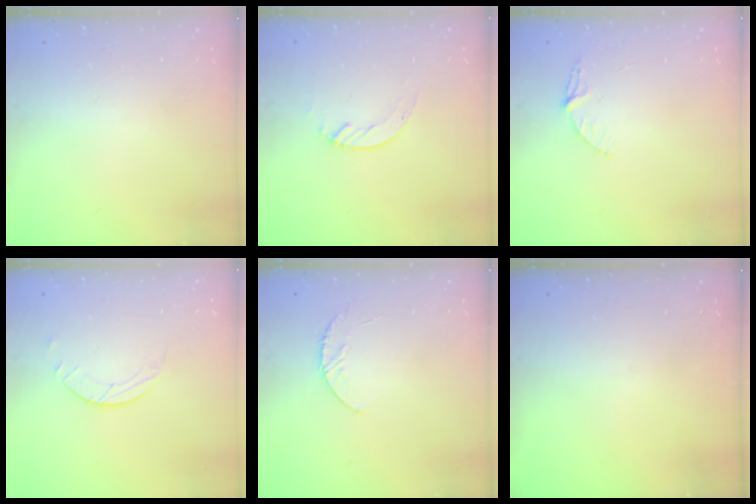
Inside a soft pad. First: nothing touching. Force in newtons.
{"total": 2.7, "press": 2.7, "slide": 0.2}
{"total": 5.3, "press": 5.3, "slide": 0.5}
{"total": 2.0, "press": 2.0, "slide": 0.2}
{"total": 5.3, "press": 5.3, "slide": 0.6}
{"total": 0.0}